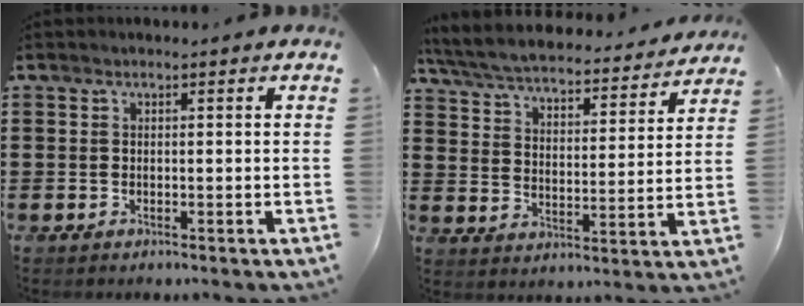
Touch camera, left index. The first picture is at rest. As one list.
[{"total": 5.2, "force": [5.0, 0.3, 1.4], "torque": [-0.054, -0.036, 0.080]}]